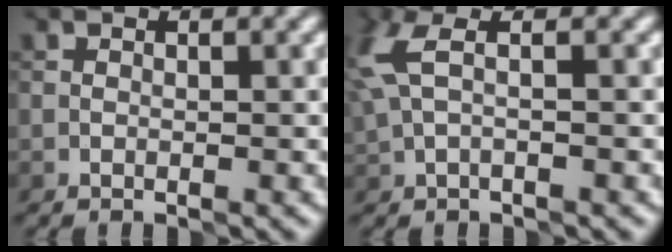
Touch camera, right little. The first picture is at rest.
{"total": 3.4, "force": [0.9, 1.4, 2.9], "torque": [-0.087, 0.006, 0.020]}